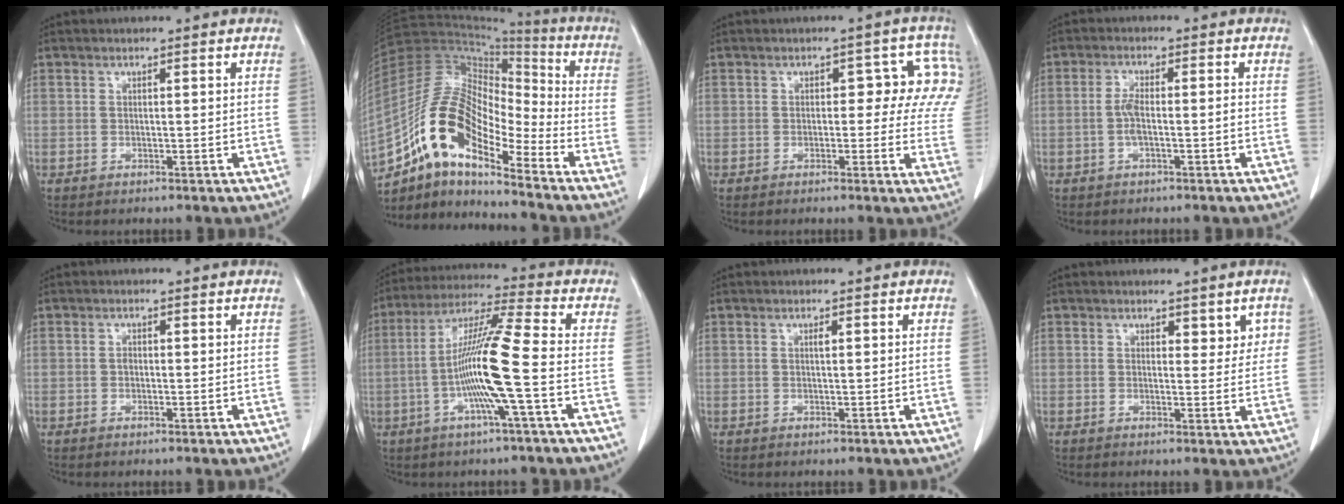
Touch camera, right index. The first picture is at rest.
{"total": 14.0, "force": [-8.8, 4.9, 9.6], "torque": [-0.190, 0.045, -0.161]}
{"total": 7.4, "force": [1.8, 4.0, 6.0], "torque": [-0.040, 0.031, 0.013]}
{"total": 3.3, "force": [-0.8, 0.8, 3.1], "torque": [-0.067, 0.006, -0.014]}
{"total": 0.7, "force": [-0.1, 0.5, 0.5], "torque": [-0.010, 0.002, -0.003]}
{"total": 12.7, "force": [-2.6, -0.9, 12.4], "torque": [-0.237, 0.003, -0.059]}
{"total": 0.5, "force": [0.2, 0.1, 0.5], "torque": [-0.009, -0.001, 0.003]}
{"total": 3.3, "force": [1.9, 1.6, 2.1], "torque": [-0.013, -0.003, 0.022]}